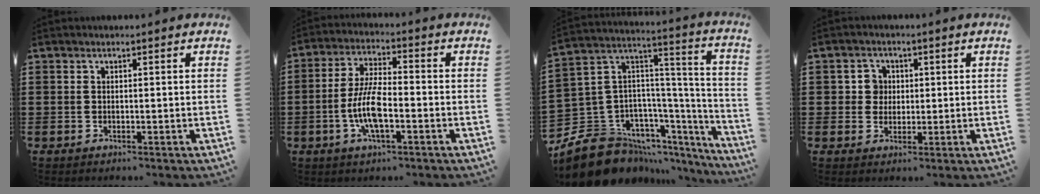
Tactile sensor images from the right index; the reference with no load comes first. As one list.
[{"total": 8.1, "force": [-2.2, 2.6, 7.3], "torque": [-0.163, -0.009, -0.048]}, {"total": 13.2, "force": [-9.6, 7.8, 4.5], "torque": [-0.122, 0.007, -0.172]}, {"total": 3.2, "force": [0.3, 3.0, 1.2], "torque": [-0.036, 0.009, 0.004]}]